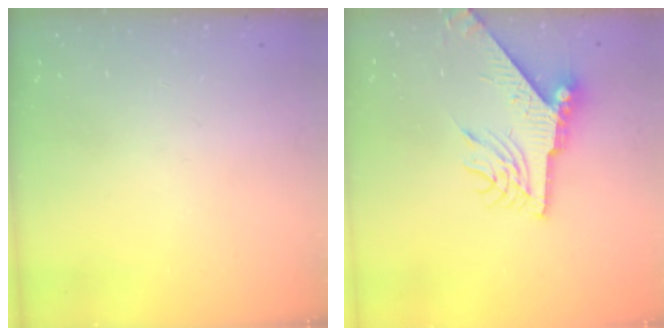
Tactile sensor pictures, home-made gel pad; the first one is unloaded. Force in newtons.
{"total": 9.9, "press": 9.9, "slide": 0.8}